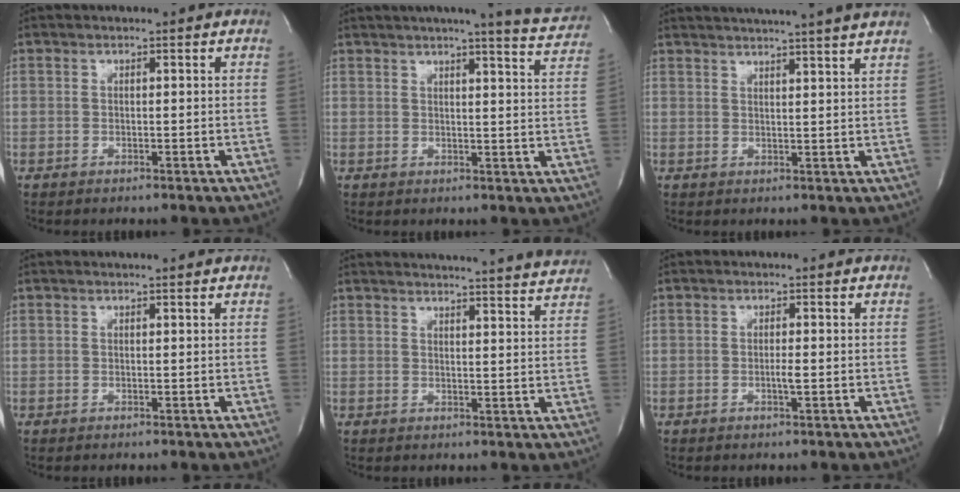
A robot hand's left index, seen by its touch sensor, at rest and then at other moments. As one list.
[{"total": 11.9, "force": [10.8, 0.0, 5.1], "torque": [-0.063, -0.025, 0.111]}, {"total": 15.5, "force": [13.9, -1.1, 6.6], "torque": [-0.115, -0.004, 0.177]}, {"total": 2.0, "force": [1.9, -0.2, 0.6], "torque": [-0.011, 0.010, 0.022]}, {"total": 20.5, "force": [19.9, 0.4, 5.1], "torque": [-0.071, -0.041, 0.234]}, {"total": 1.1, "force": [-0.4, -0.1, 1.0], "torque": [-0.026, -0.005, -0.006]}]